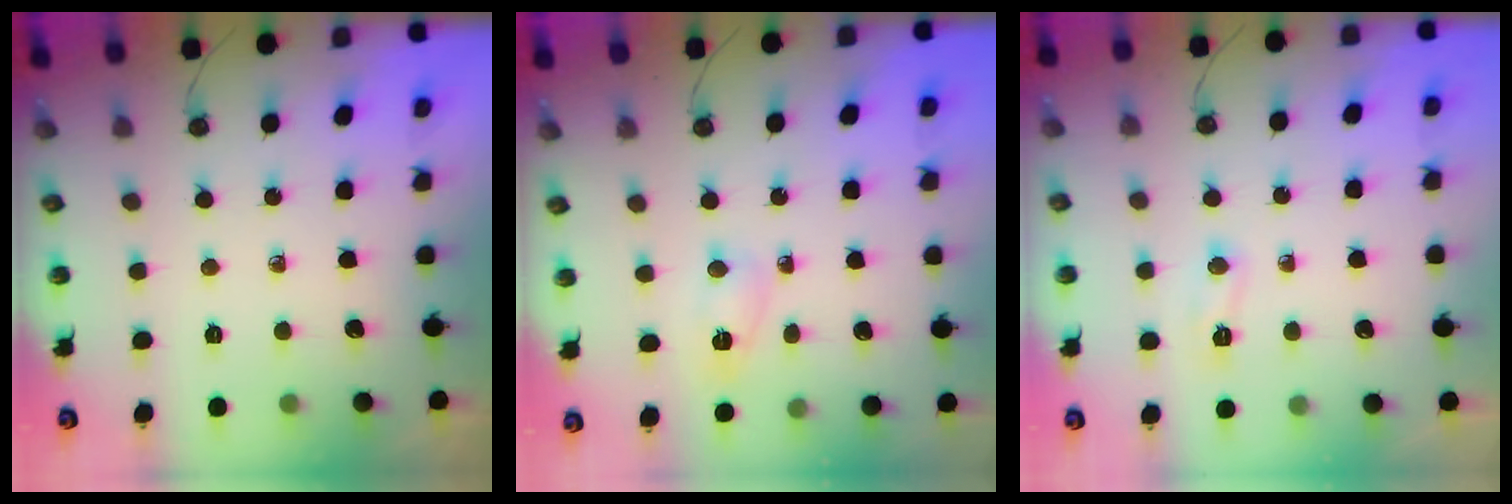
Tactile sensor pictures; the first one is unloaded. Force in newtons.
{"total": 3.2, "press": 3.2, "slide": 0.1}
{"total": 10.0, "press": 5.0, "slide": 8.7}